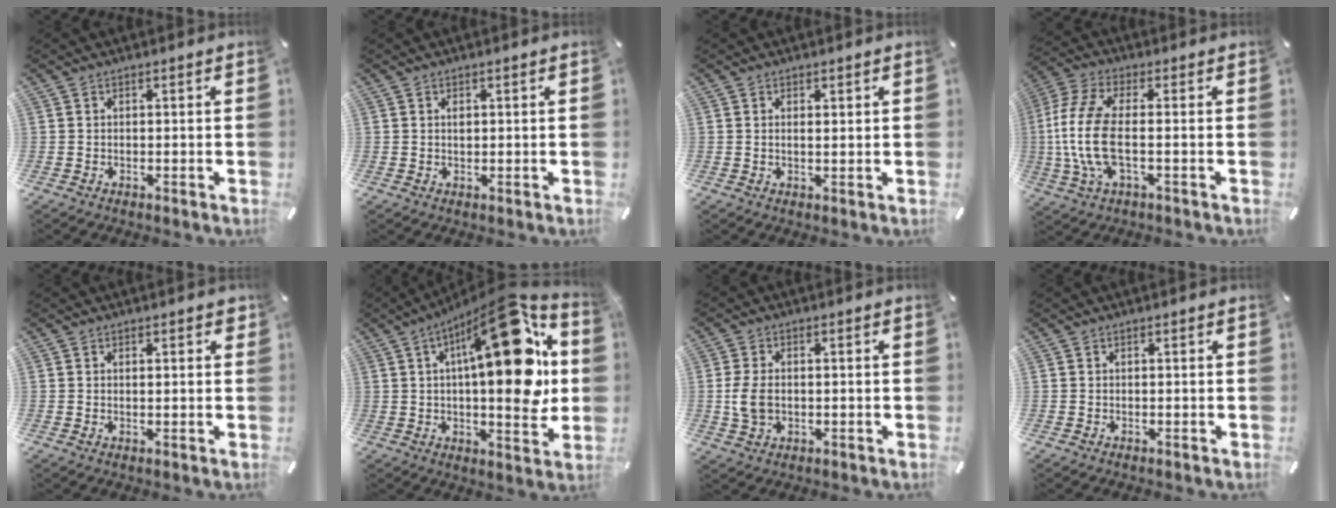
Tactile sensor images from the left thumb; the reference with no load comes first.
{"total": 1.0, "force": [0.2, 0.6, 0.8], "torque": [-0.018, 0.002, 0.004]}
{"total": 0.9, "force": [0.6, 0.3, 0.7], "torque": [-0.014, 0.001, 0.010]}
{"total": 12.2, "force": [-1.0, 4.7, 11.2], "torque": [-0.255, -0.020, -0.023]}
{"total": 1.3, "force": [0.9, 0.7, 0.7], "torque": [0.000, -0.003, 0.011]}
{"total": 25.7, "force": [7.4, 9.6, 22.7], "torque": [-0.333, -0.047, 0.109]}
{"total": 5.9, "force": [-0.5, 4.2, 4.2], "torque": [-0.104, 0.001, -0.012]}
{"total": 0.0}